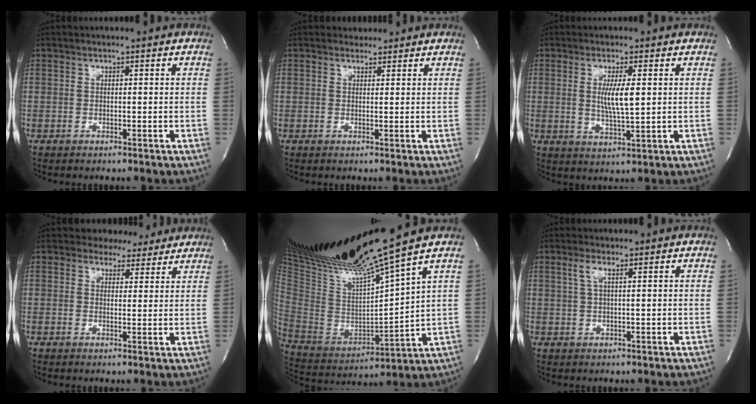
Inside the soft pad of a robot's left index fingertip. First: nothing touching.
{"total": 1.3, "force": [1.1, 0.7, -0.3], "torque": [0.001, 0.002, 0.013]}
{"total": 5.2, "force": [0.6, 0.3, 5.2], "torque": [-0.099, -0.017, 0.013]}
{"total": 4.9, "force": [4.3, 2.3, 0.3], "torque": [0.001, -0.006, 0.043]}
{"total": 19.5, "force": [15.8, -1.8, 11.3], "torque": [-0.207, -0.037, 0.296]}
{"total": 2.0, "force": [0.8, 0.1, 1.9], "torque": [-0.050, 0.000, 0.018]}